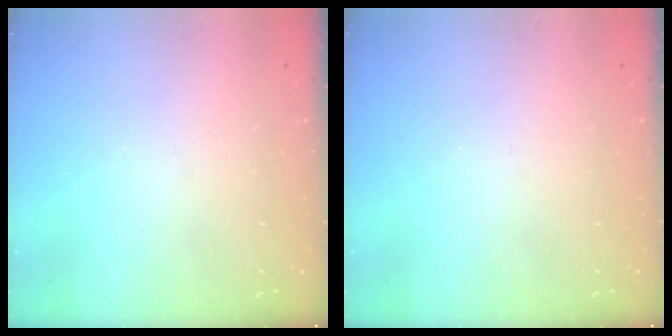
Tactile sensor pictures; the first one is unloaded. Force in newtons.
{"total": 0.0}